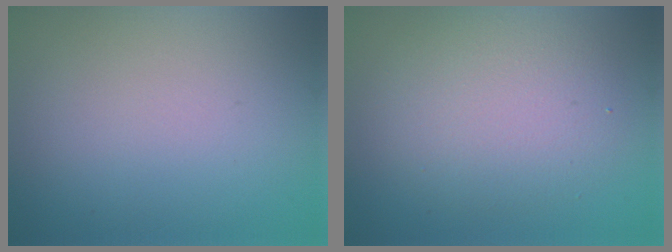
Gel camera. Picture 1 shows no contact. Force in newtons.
{"total": 4.8, "press": 4.8, "slide": 0.4}